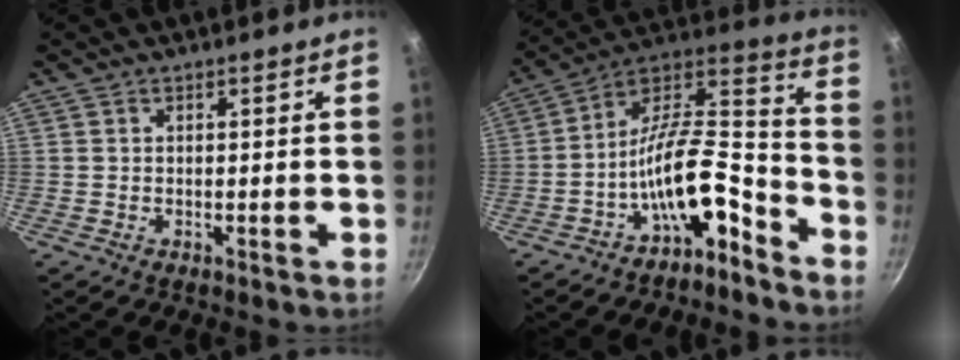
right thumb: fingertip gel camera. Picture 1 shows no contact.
{"total": 15.1, "force": [-8.3, 6.0, 11.1], "torque": [-0.163, 0.098, -0.144]}